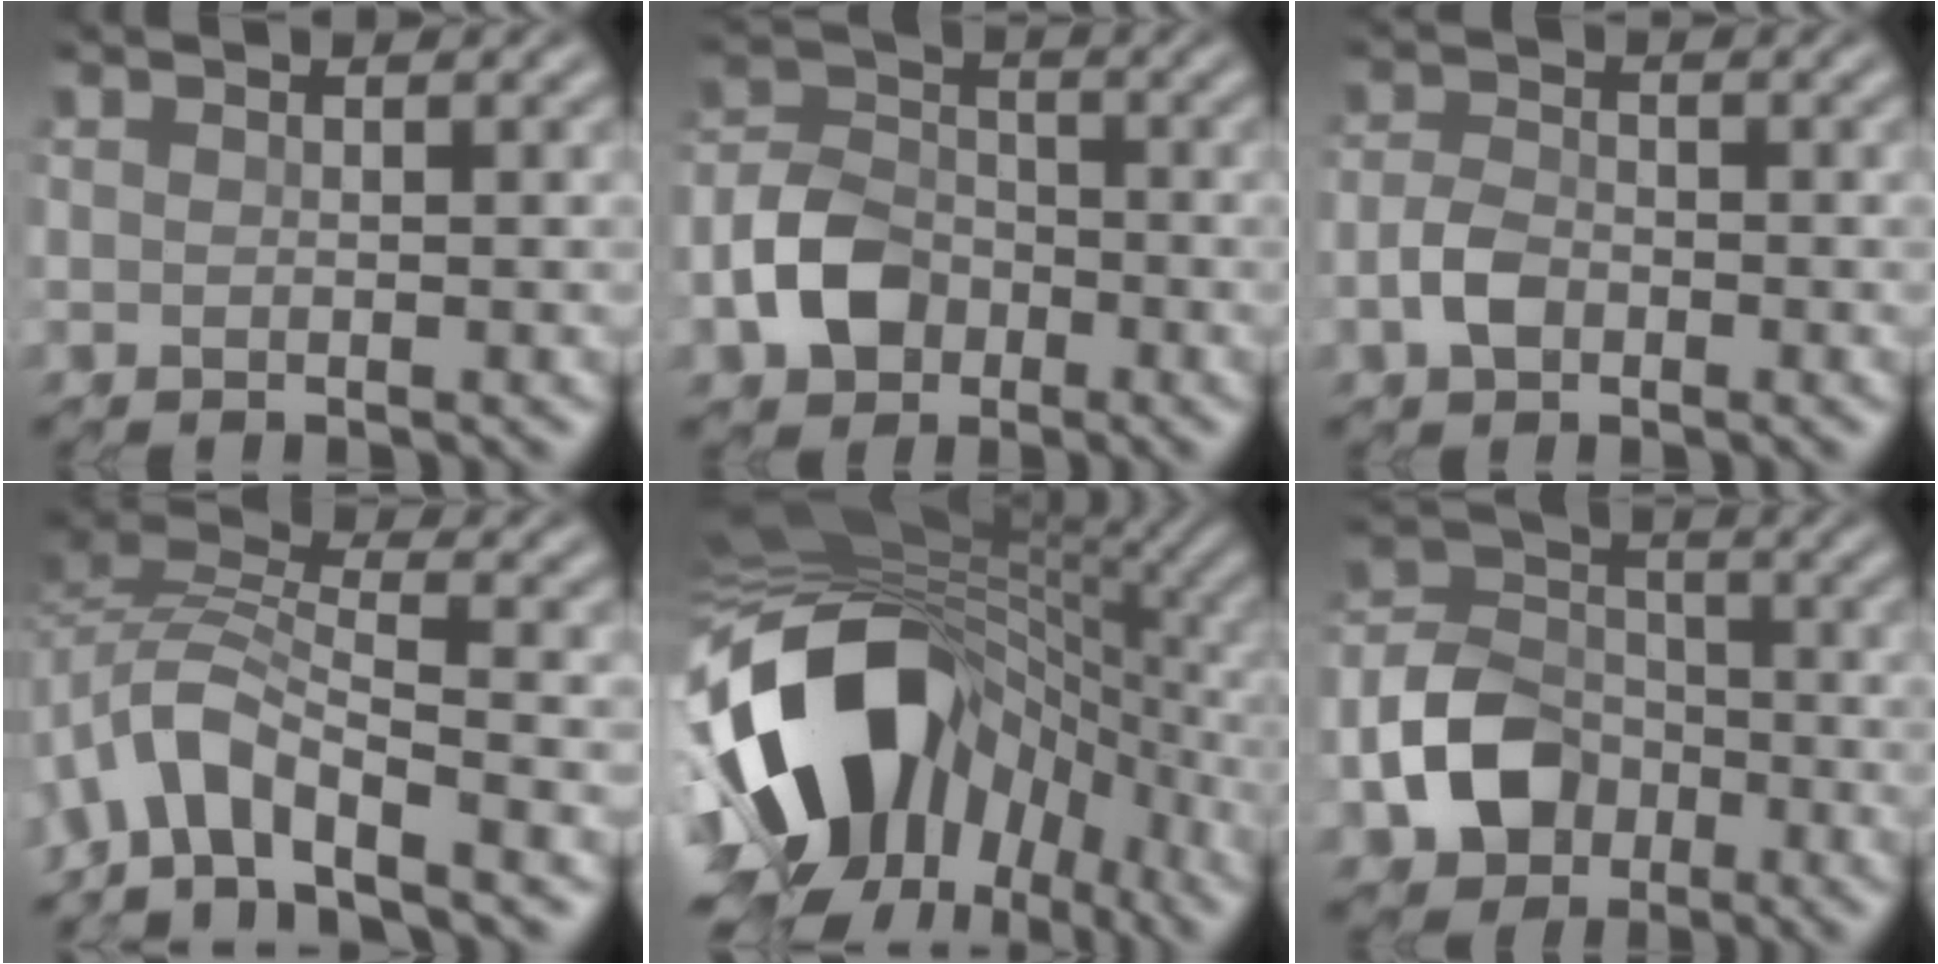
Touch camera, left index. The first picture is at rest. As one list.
[{"total": 4.9, "force": [-2.8, 3.2, 2.4], "torque": [-0.057, 0.004, -0.060]}, {"total": 2.2, "force": [-1.5, 1.1, 1.3], "torque": [-0.034, 0.005, -0.032]}, {"total": 4.2, "force": [-3.7, 0.3, 2.0], "torque": [-0.037, 0.008, -0.080]}, {"total": 16.4, "force": [-4.6, 10.9, 11.4], "torque": [-0.229, -0.008, -0.072]}, {"total": 6.2, "force": [-3.4, 4.3, 3.0], "torque": [-0.062, 0.001, -0.070]}]